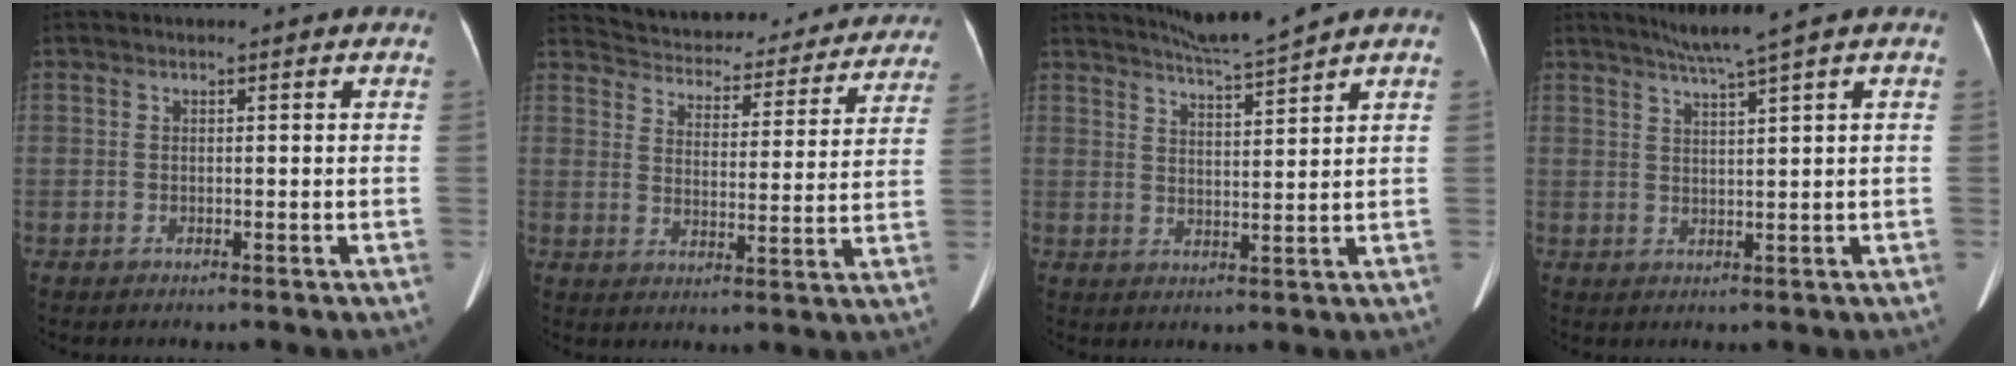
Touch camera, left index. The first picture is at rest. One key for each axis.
{"total": 23.5, "fx": 21.9, "fy": 6.3, "fz": 5.8, "tx": -0.088, "ty": -0.024, "tz": 0.268}
{"total": 5.9, "fx": 5.4, "fy": -1.6, "fz": 1.7, "tx": -0.037, "ty": -0.011, "tz": 0.098}
{"total": 4.7, "fx": 3.5, "fy": -1.5, "fz": 2.7, "tx": -0.050, "ty": -0.003, "tz": 0.067}